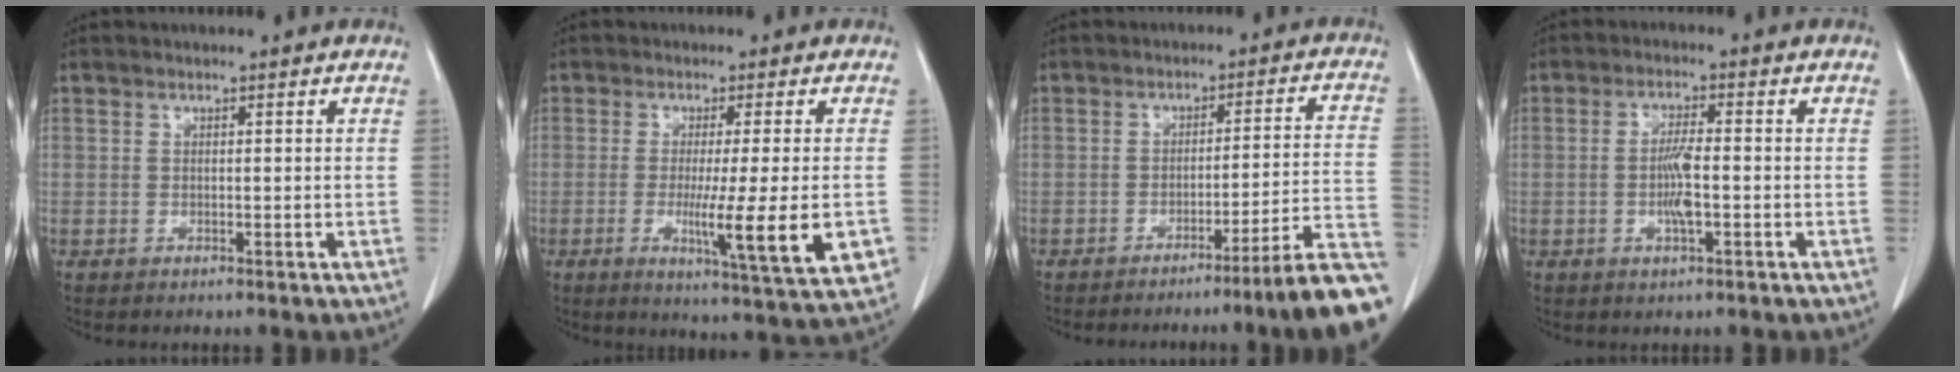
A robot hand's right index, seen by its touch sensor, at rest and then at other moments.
{"total": 11.9, "force": [-2.7, 0.0, 11.6], "torque": [-0.172, -0.033, -0.041]}
{"total": 13.6, "force": [-10.5, -1.7, 8.5], "torque": [-0.034, 0.028, -0.142]}
{"total": 4.4, "force": [-1.0, 0.6, 4.3], "torque": [-0.087, -0.002, -0.018]}